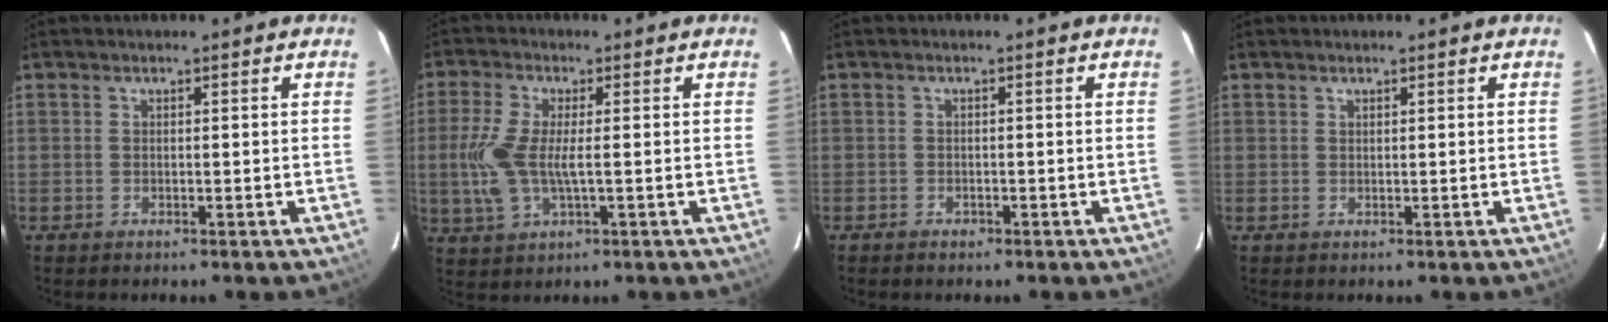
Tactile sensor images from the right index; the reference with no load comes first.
{"total": 8.5, "force": [-0.6, 3.2, 7.8], "torque": [-0.176, -0.003, -0.010]}
{"total": 1.3, "force": [-1.0, 0.9, 0.3], "torque": [-0.008, 0.001, -0.015]}
{"total": 0.8, "force": [0.4, 0.7, -0.1], "torque": [0.003, 0.004, 0.006]}